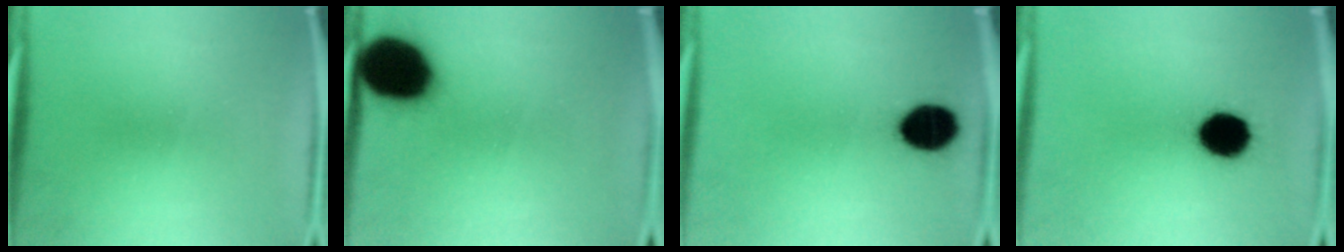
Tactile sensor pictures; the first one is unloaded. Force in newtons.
{"total": 16.8}
{"total": 10.4}
{"total": 13.4}